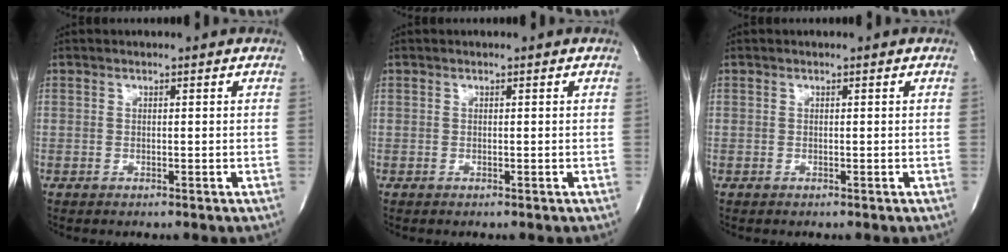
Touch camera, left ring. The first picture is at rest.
{"total": 0.0}
{"total": 0.0}